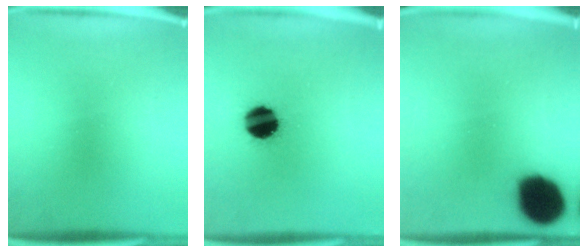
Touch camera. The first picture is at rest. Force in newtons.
{"total": 11.5}
{"total": 17.8}